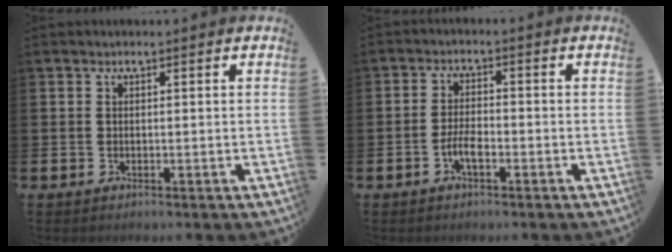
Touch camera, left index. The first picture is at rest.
{"total": 3.0, "force": [-1.3, 1.0, 2.5], "torque": [-0.057, 0.004, -0.025]}